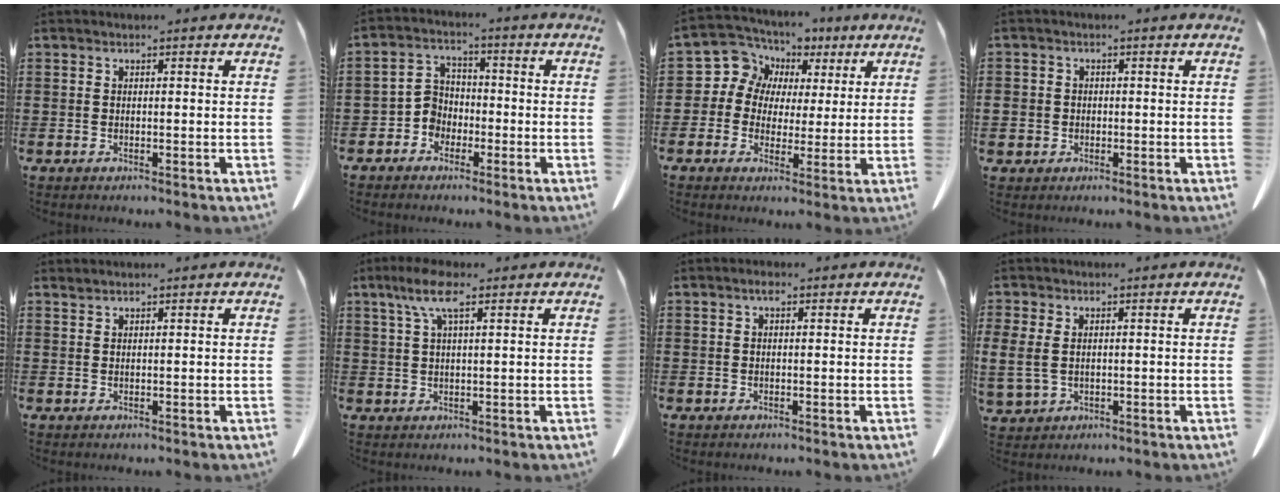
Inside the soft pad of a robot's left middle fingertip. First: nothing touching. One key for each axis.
{"total": 4.2, "fx": -2.4, "fy": 3.3, "fz": 1.0, "tx": -0.037, "ty": 0.008, "tz": -0.052}
{"total": 7.8, "fx": 3.1, "fy": 7.0, "fz": 1.2, "tx": -0.071, "ty": -0.017, "tz": 0.056}
{"total": 1.7, "fx": -0.3, "fy": 1.6, "fz": 0.3, "tx": -0.012, "ty": 0.007, "tz": -0.009}
{"total": 0.6, "fx": 0.6, "fy": 0.0, "fz": 0.1, "tx": -0.004, "ty": -0.002, "tz": 0.012}
{"total": 6.0, "fx": 3.0, "fy": 1.6, "fz": 5.0, "tx": -0.104, "ty": 0.009, "tz": 0.052}
{"total": 1.1, "fx": 0.3, "fy": 0.6, "fz": 0.9, "tx": -0.020, "ty": 0.007, "tz": 0.004}
{"total": 3.8, "fx": 0.3, "fy": 2.7, "fz": 2.6, "tx": -0.085, "ty": -0.004, "tz": -0.002}